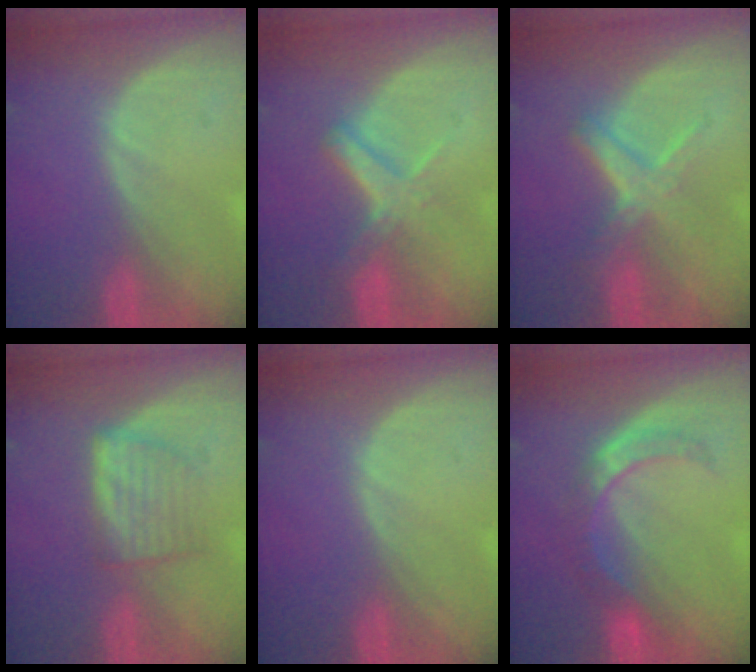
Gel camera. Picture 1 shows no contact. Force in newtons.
{"total": 5.5, "press": 4.9, "slide": 2.5}
{"total": 5.8, "press": 5.4, "slide": 1.9}
{"total": 5.1, "press": 5.1, "slide": 0.6}
{"total": 0.0}
{"total": 5.7, "press": 5.7, "slide": 0.2}